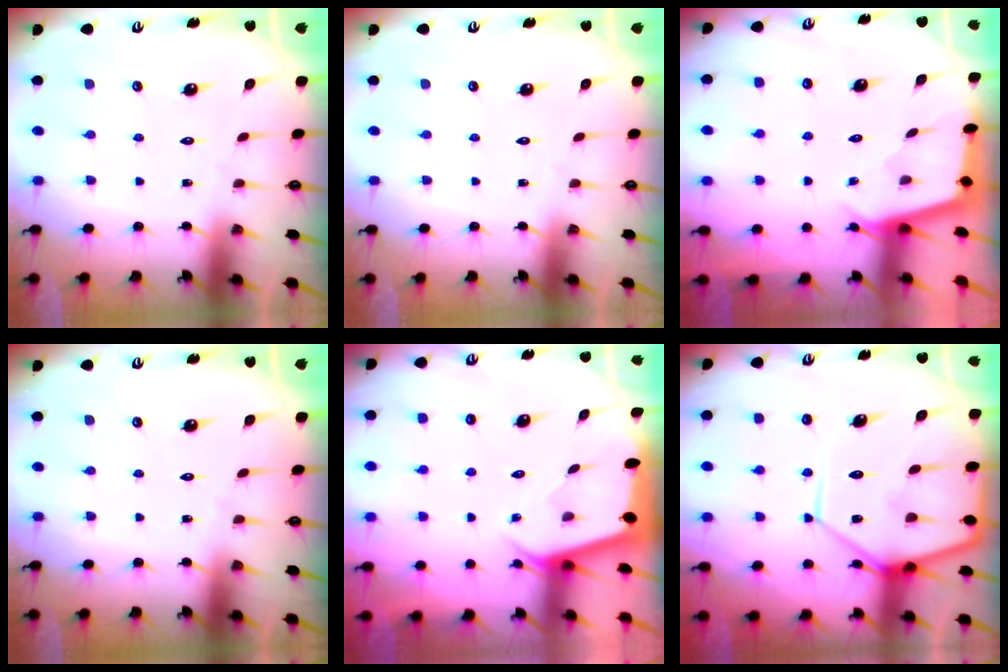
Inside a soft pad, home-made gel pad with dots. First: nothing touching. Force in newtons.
{"total": 0.0}
{"total": 2.5, "press": 2.5, "slide": 0.1}
{"total": 0.0}
{"total": 2.3, "press": 2.3, "slide": 0.3}
{"total": 15.1, "press": 15.0, "slide": 1.5}